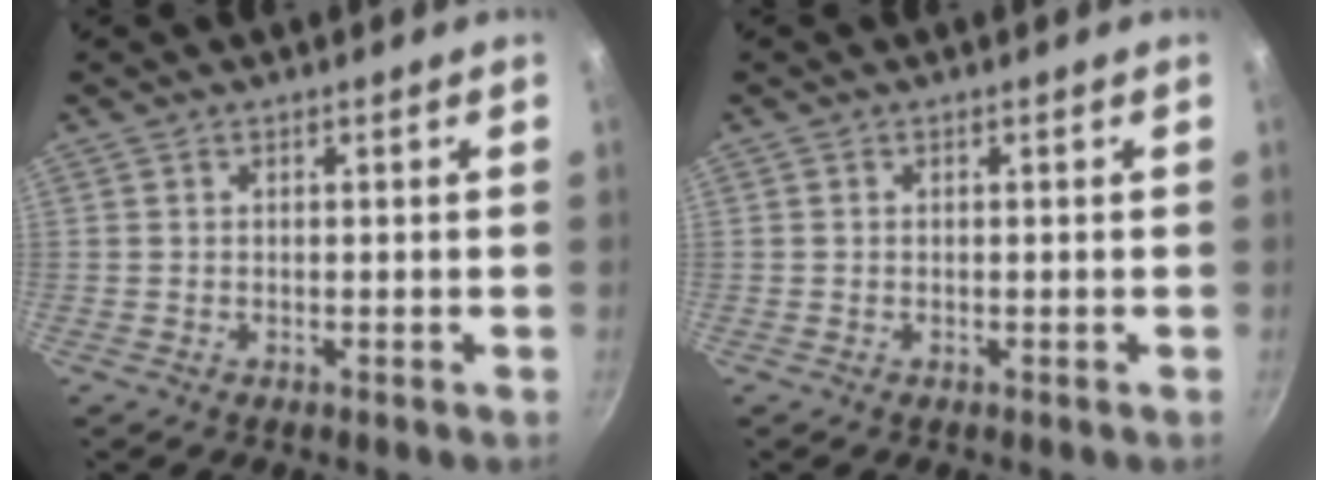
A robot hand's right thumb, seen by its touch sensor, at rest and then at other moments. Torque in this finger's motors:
{"motor_torque": [0.00, -0.25, -0.02, -0.22, -0.03]}